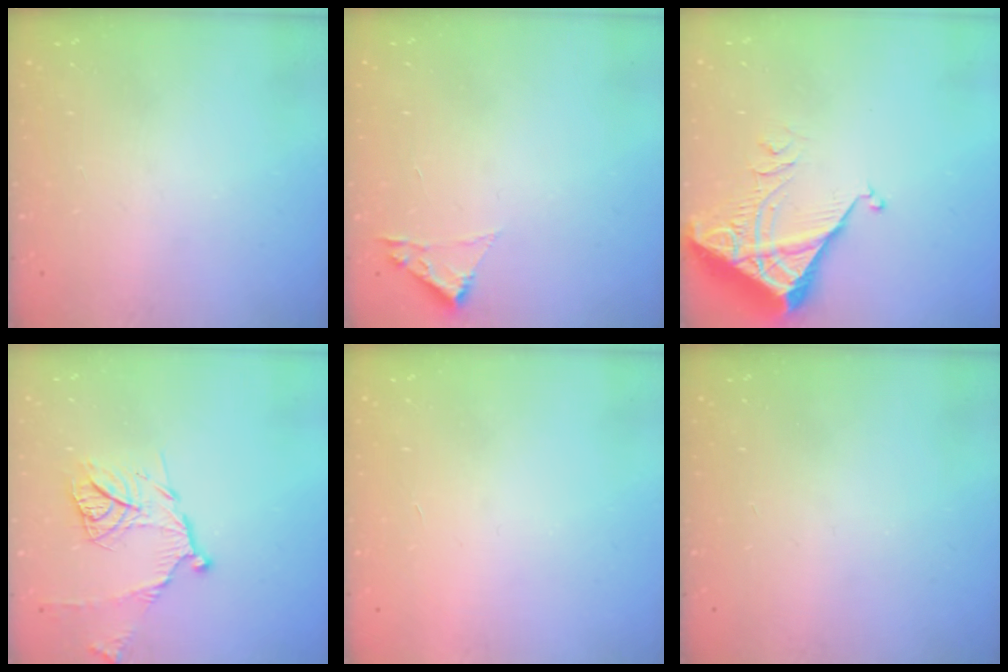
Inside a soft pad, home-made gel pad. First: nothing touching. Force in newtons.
{"total": 1.8, "press": 1.8, "slide": 0.2}
{"total": 5.4, "press": 5.4, "slide": 0.7}
{"total": 12.4, "press": 12.4, "slide": 1.0}
{"total": 1.6, "press": 1.6, "slide": 0.1}
{"total": 0.0}